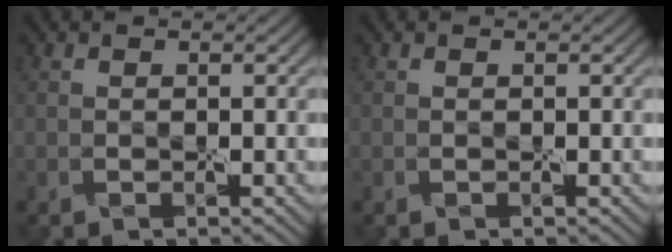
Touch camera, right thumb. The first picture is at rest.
{"total": 0.0}